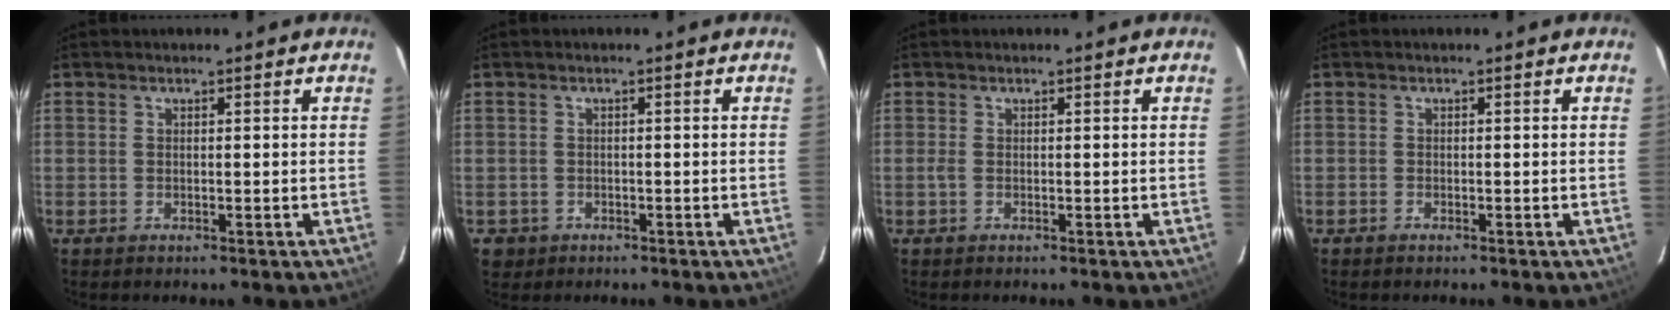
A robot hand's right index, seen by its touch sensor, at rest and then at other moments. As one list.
[{"total": 2.9, "force": [-1.0, 2.7, 0.5], "torque": [-0.015, 0.004, -0.009]}, {"total": 0.7, "force": [-0.1, 0.1, 0.7], "torque": [-0.017, 0.000, -0.004]}, {"total": 0.6, "force": [-0.5, 0.2, 0.1], "torque": [-0.002, 0.002, -0.011]}]